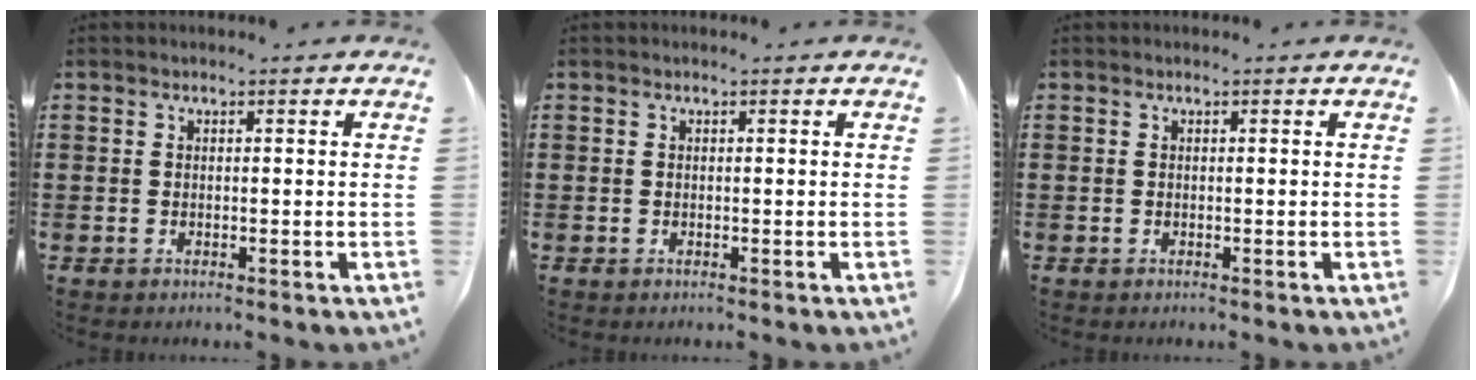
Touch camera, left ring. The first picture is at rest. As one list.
[{"total": 0.0}, {"total": 0.0}]